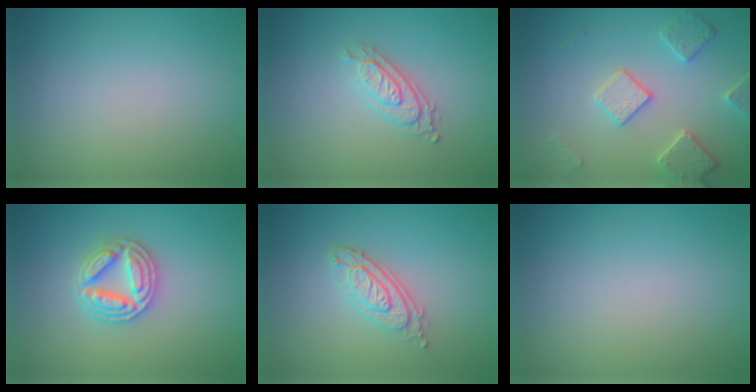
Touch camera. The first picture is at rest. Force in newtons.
{"total": 2.8, "press": 2.2, "slide": 1.7}
{"total": 4.0, "press": 3.5, "slide": 1.9}
{"total": 4.5, "press": 4.4, "slide": 0.7}
{"total": 3.3, "press": 2.7, "slide": 1.9}
{"total": 0.0}